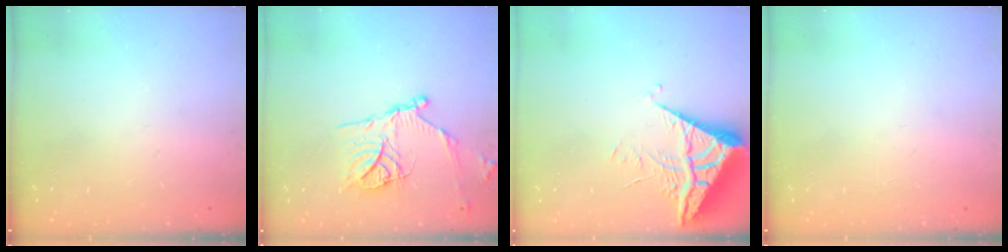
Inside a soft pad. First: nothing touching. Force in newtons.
{"total": 15.6, "press": 15.5, "slide": 1.4}
{"total": 6.6, "press": 6.6, "slide": 0.6}
{"total": 0.0}